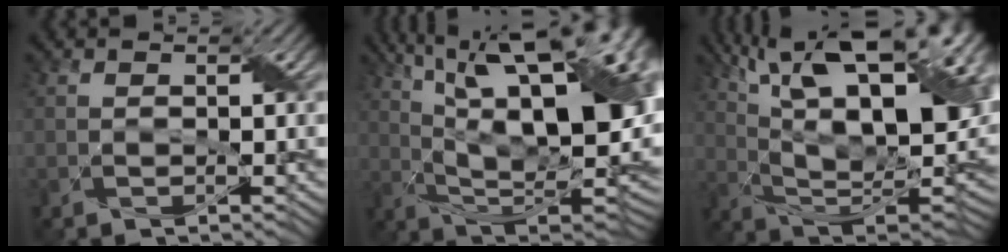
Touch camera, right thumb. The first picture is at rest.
{"total": 21.6, "force": [7.5, 8.9, 18.2], "torque": [-0.269, 0.049, 0.121]}
{"total": 22.1, "force": [9.6, 9.3, 17.5], "torque": [-0.285, 0.064, 0.159]}